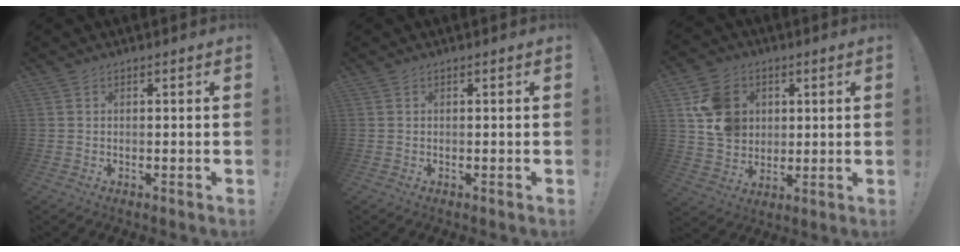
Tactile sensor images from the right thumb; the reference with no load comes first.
{"total": 0.0}
{"total": 13.3, "force": [3.8, 11.5, 5.4], "torque": [-0.077, -0.007, 0.081]}